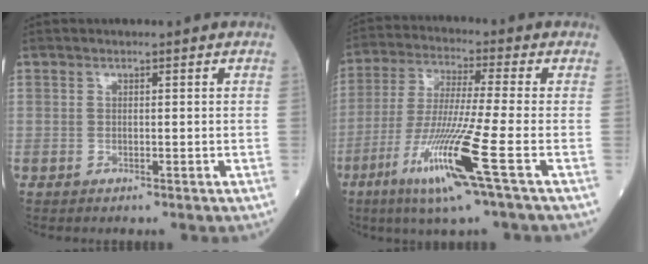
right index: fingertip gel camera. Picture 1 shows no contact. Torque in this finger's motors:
{"motor_torque": [0.60, -0.34, 0.34, 0.21]}